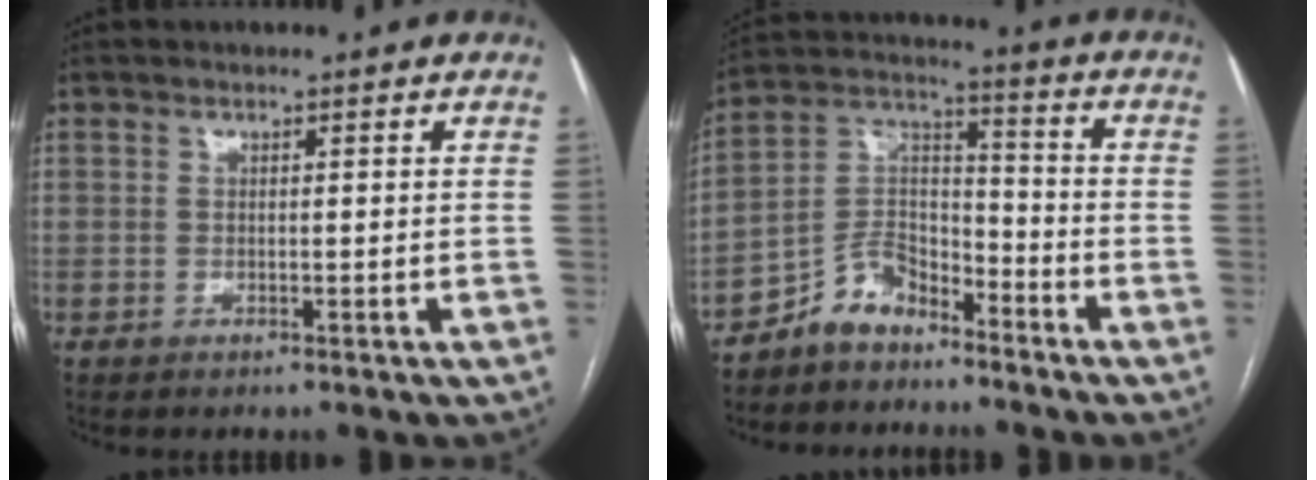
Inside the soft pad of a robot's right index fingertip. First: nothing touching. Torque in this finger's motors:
{"motor_torque": [0.71, -0.84, -0.05, -0.07]}